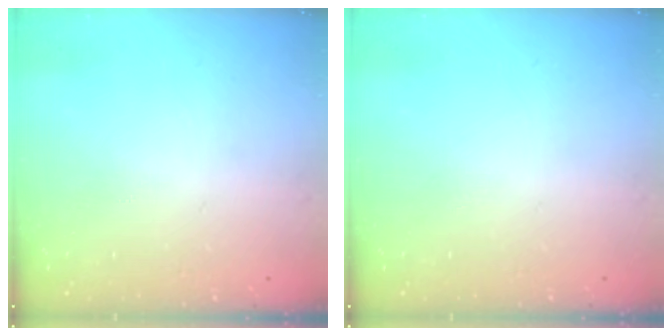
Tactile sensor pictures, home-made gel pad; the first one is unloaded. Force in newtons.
{"total": 0.0}